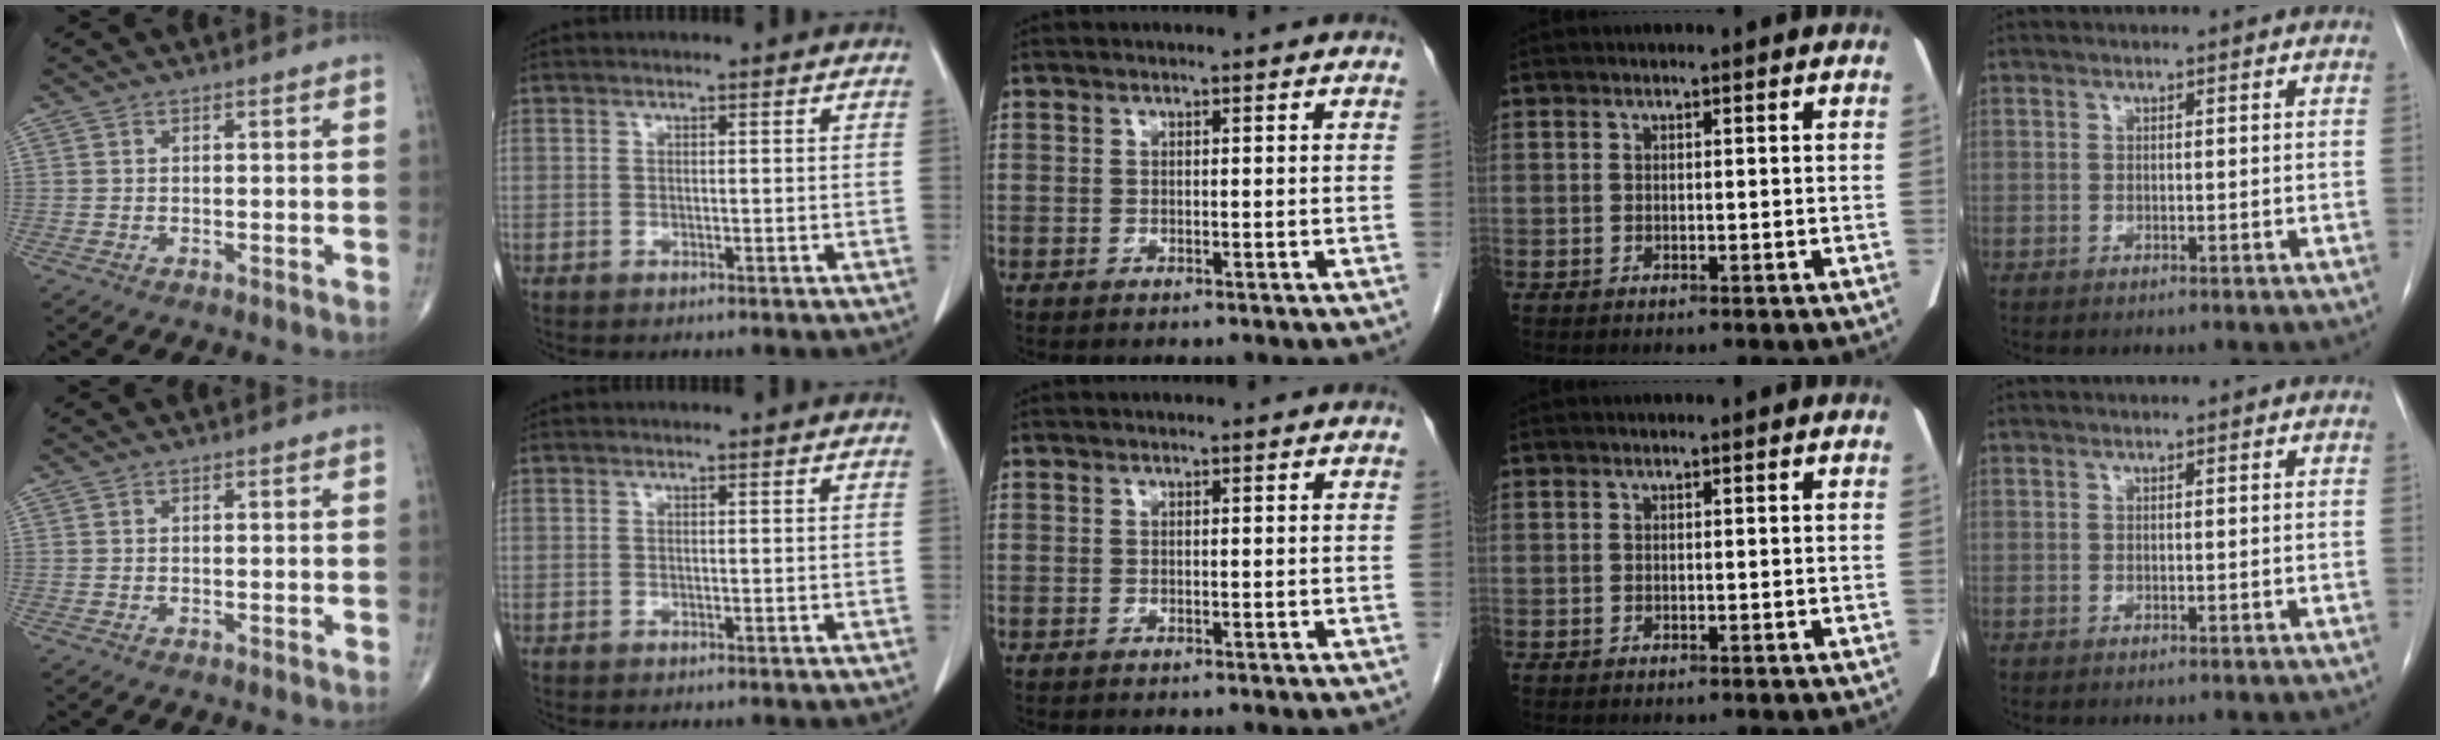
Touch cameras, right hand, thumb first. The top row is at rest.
{}